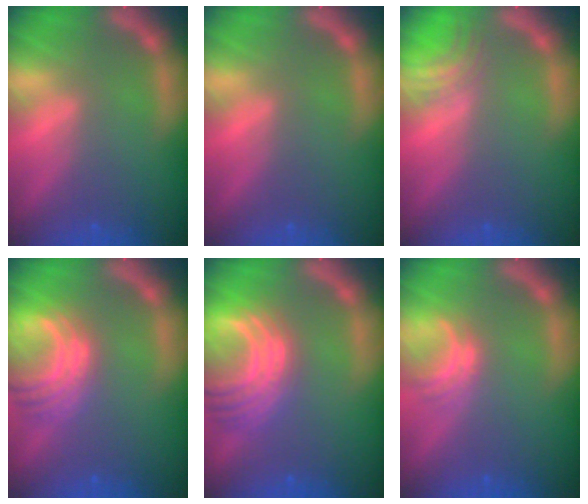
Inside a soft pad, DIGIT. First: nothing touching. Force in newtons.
{"total": 0.0}
{"total": 3.0}
{"total": 6.5}
{"total": 9.5}
{"total": 2.5}